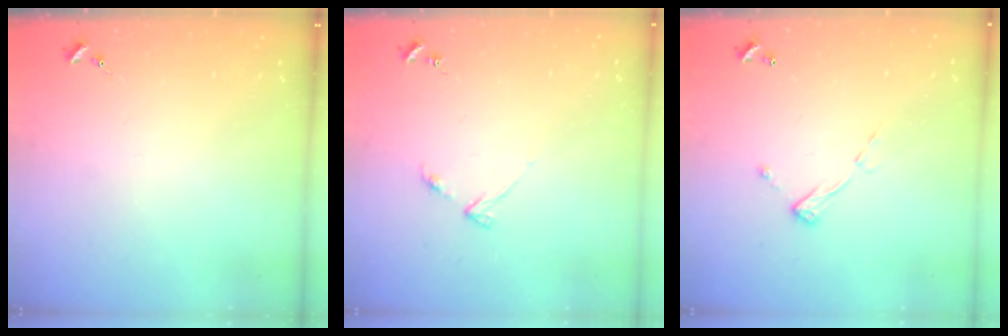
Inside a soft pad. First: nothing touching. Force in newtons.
{"total": 3.4, "press": 3.4, "slide": 0.4}
{"total": 6.7, "press": 6.7, "slide": 0.3}